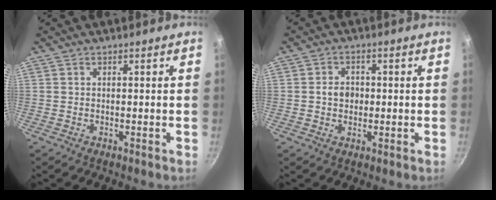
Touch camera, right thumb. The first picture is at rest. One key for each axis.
{"total": 3.7, "fx": -0.1, "fy": 3.0, "fz": 2.1, "tx": -0.017, "ty": 0.005, "tz": -0.005}